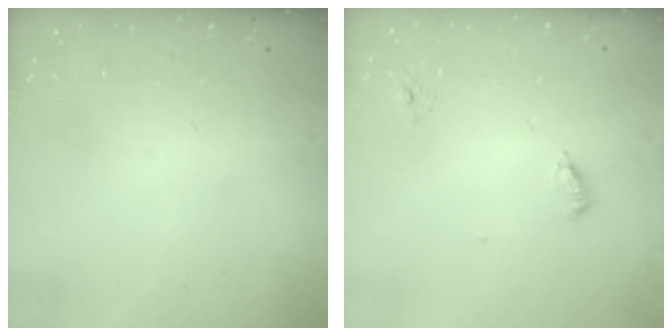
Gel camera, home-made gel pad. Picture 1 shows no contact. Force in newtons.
{"total": 4.6, "press": 4.6, "slide": 0.4}